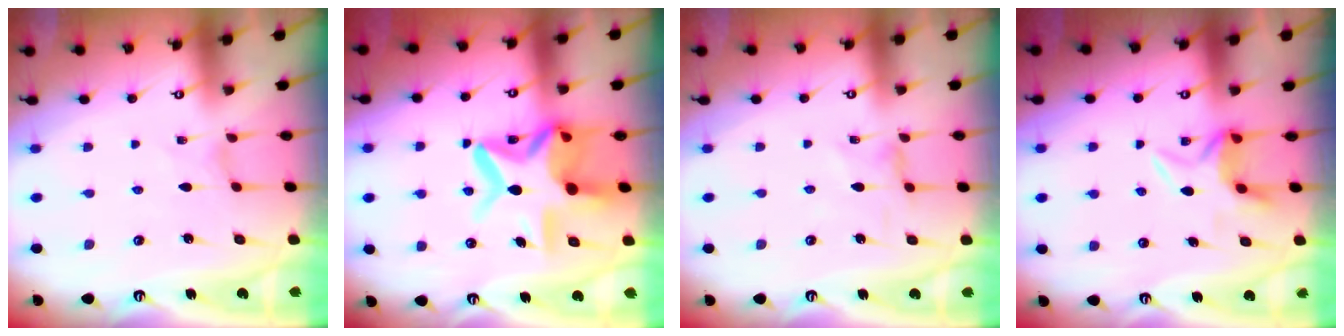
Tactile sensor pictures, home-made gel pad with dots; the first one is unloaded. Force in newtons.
{"total": 16.4, "press": 16.4, "slide": 1.3}
{"total": 0.7, "press": 0.7, "slide": 0.3}
{"total": 5.3, "press": 5.2, "slide": 1.1}